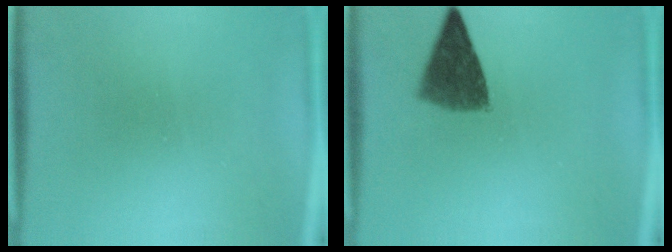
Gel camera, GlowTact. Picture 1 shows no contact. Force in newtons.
{"total": 7.2}